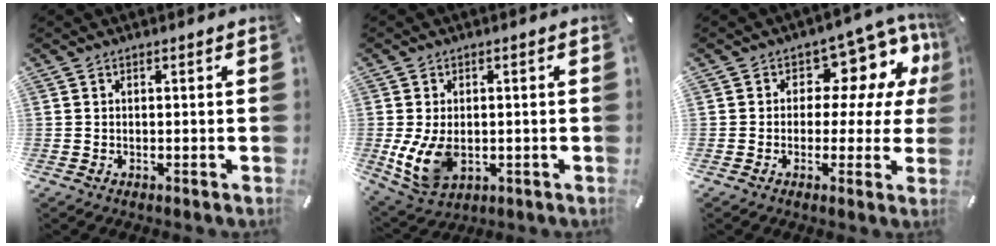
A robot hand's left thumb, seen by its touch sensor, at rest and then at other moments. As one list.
[{"total": 8.6, "force": [-1.1, 5.9, 6.2], "torque": [-0.141, -0.007, -0.019]}, {"total": 9.7, "force": [3.6, 6.8, 5.8], "torque": [-0.073, -0.034, 0.062]}]